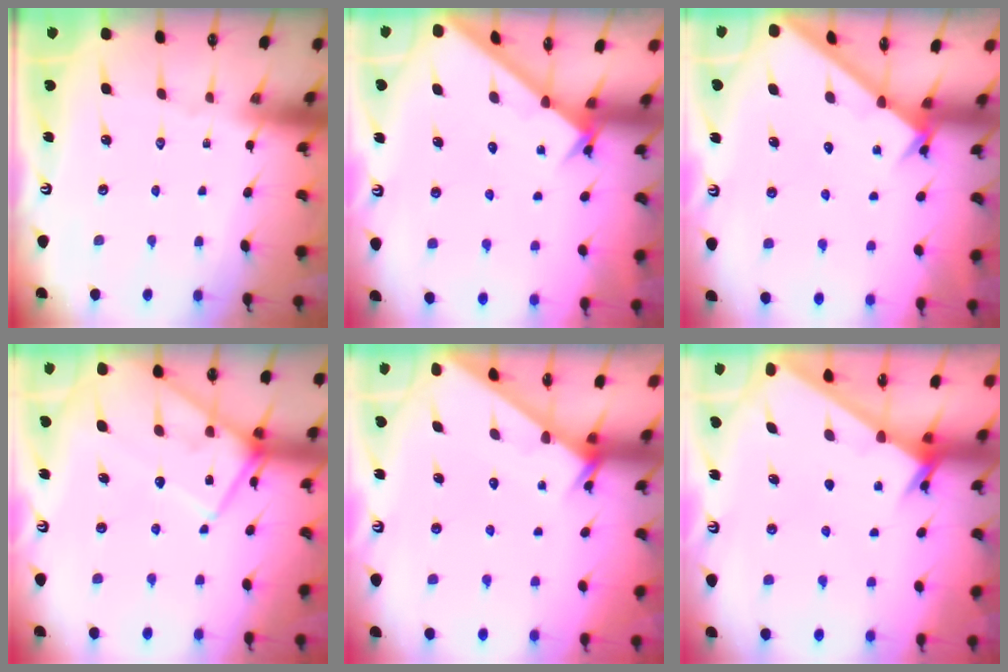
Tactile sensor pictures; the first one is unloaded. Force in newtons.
{"total": 2.2, "press": 2.2, "slide": 0.2}
{"total": 2.1, "press": 2.1, "slide": 0.3}
{"total": 14.2, "press": 14.1, "slide": 1.2}
{"total": 3.0, "press": 3.0, "slide": 0.2}
{"total": 2.3, "press": 2.3, "slide": 0.2}